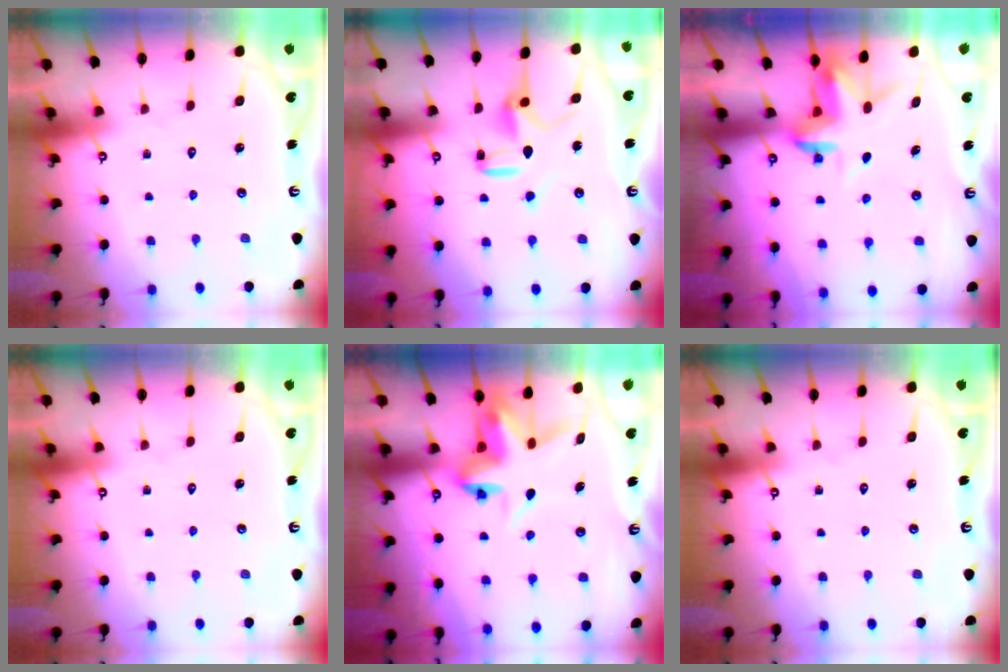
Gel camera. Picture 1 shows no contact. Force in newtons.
{"total": 9.6, "press": 9.6, "slide": 0.7}
{"total": 3.3, "press": 3.3, "slide": 0.2}
{"total": 0.0}
{"total": 5.9, "press": 5.8, "slide": 0.5}
{"total": 0.0}